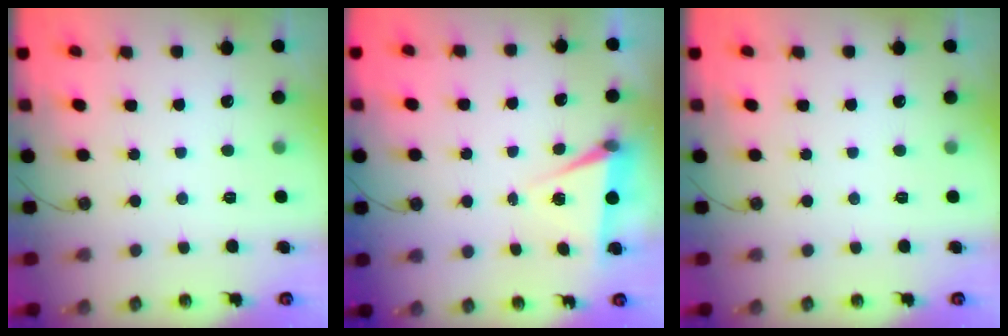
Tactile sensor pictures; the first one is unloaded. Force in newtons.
{"total": 5.2, "press": 2.7, "slide": 4.5}
{"total": 0.0}